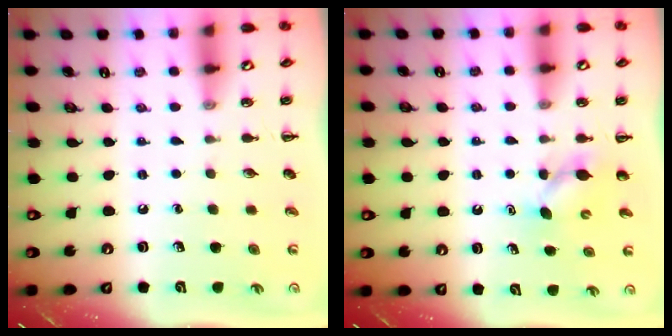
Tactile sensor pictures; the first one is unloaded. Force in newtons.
{"total": 5.0, "press": 4.8, "slide": 1.4}